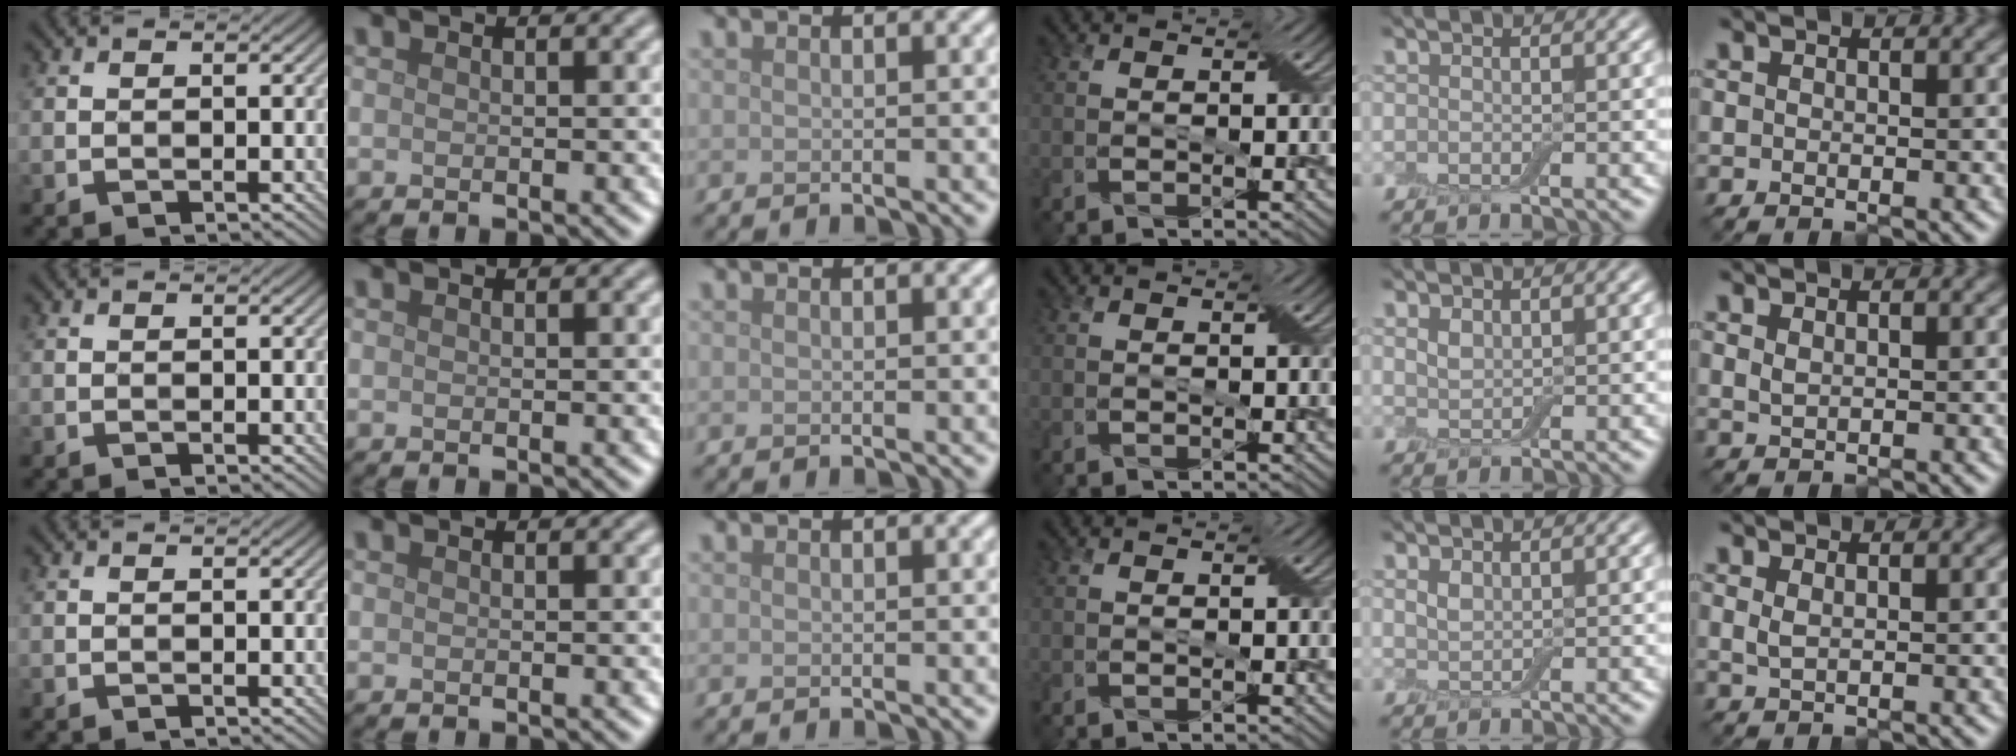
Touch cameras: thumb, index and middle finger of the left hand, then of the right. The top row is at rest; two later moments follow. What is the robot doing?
{"motion": "press", "object": "electronic device side button"}